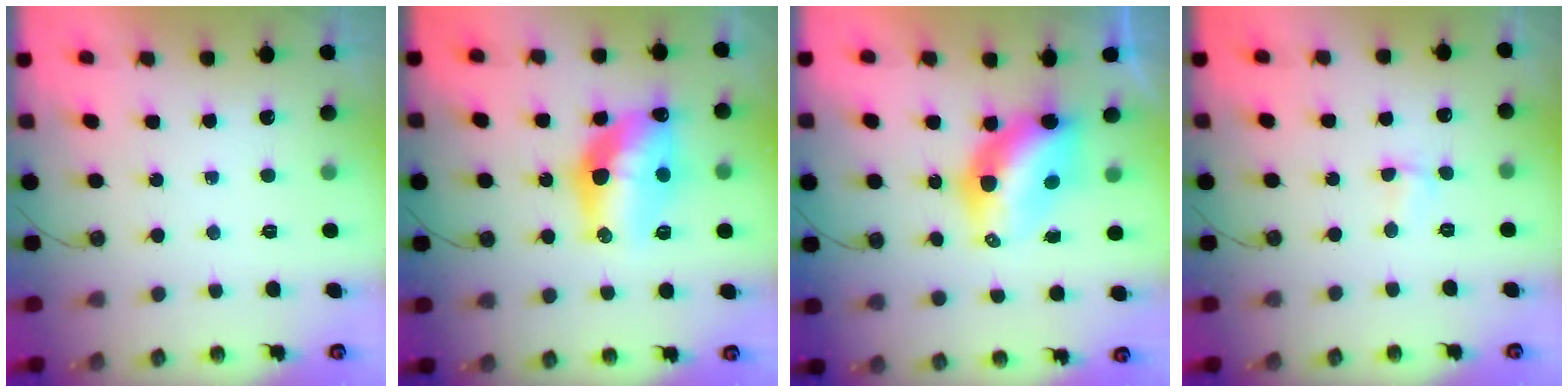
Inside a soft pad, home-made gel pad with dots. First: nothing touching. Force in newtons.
{"total": 14.6, "press": 14.5, "slide": 1.4}
{"total": 9.4, "press": 9.3, "slide": 0.9}
{"total": 1.7, "press": 1.5, "slide": 0.8}